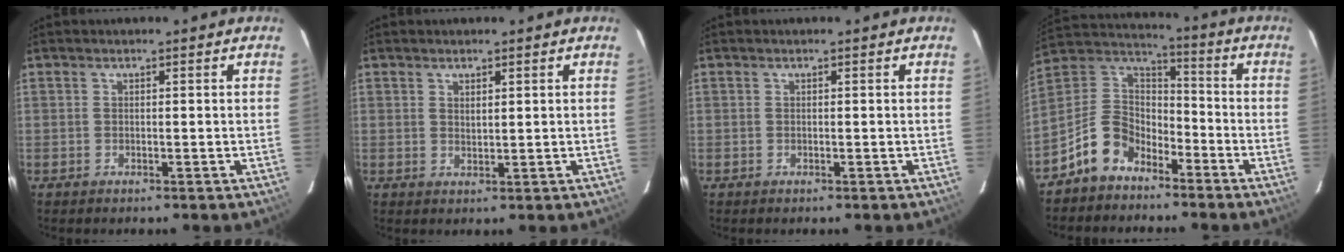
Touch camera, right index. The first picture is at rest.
{"total": 1.5, "force": [0.9, 0.7, 1.0], "torque": [-0.017, 0.001, 0.016]}
{"total": 0.0}
{"total": 11.4, "force": [-7.5, 7.2, 4.6], "torque": [-0.110, 0.040, -0.144]}